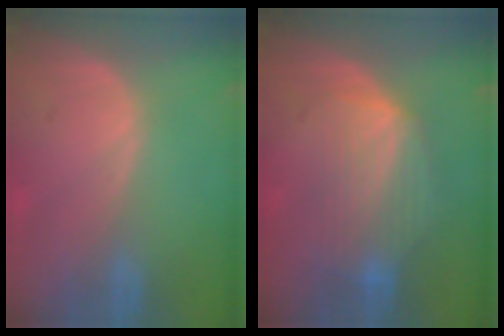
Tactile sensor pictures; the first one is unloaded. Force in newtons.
{"total": 7.3, "press": 7.2, "slide": 1.4}